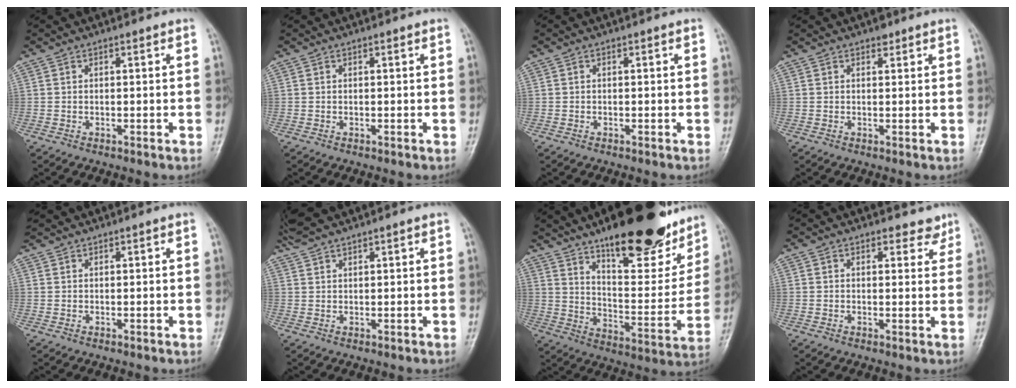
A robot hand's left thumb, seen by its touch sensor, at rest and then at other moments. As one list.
[{"total": 0.0}, {"total": 0.0}, {"total": 1.4, "force": [1.1, 0.7, 0.5], "torque": [0.001, -0.006, 0.013]}, {"total": 2.0, "force": [1.9, 0.3, 0.5], "torque": [-0.009, 0.016, 0.039]}, {"total": 4.9, "force": [4.4, 0.0, 2.0], "torque": [-0.044, 0.020, 0.092]}, {"total": 27.7, "force": [19.0, 9.3, 18.0], "torque": [-0.219, -0.076, 0.283]}, {"total": 3.0, "force": [2.5, 1.4, 0.9], "torque": [0.018, -0.011, 0.027]}]